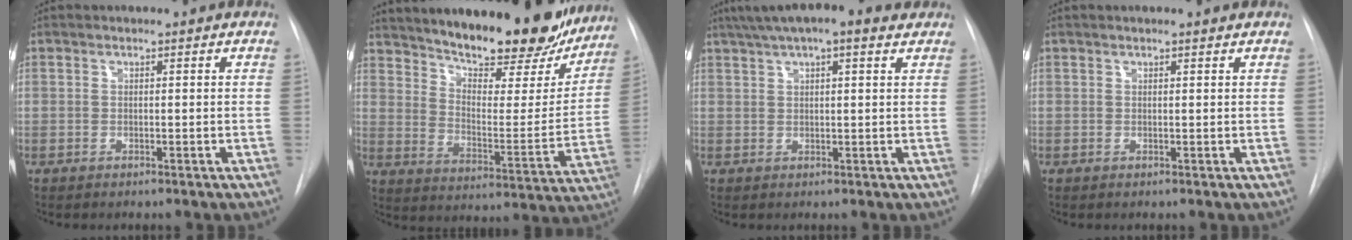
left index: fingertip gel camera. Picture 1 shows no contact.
{"total": 24.5, "force": [20.5, 6.1, 11.9], "torque": [-0.181, -0.028, 0.278]}
{"total": 10.5, "force": [7.6, 2.3, 6.8], "torque": [-0.116, 0.041, 0.112]}
{"total": 1.2, "force": [1.1, 0.0, 0.5], "torque": [-0.010, 0.007, 0.014]}